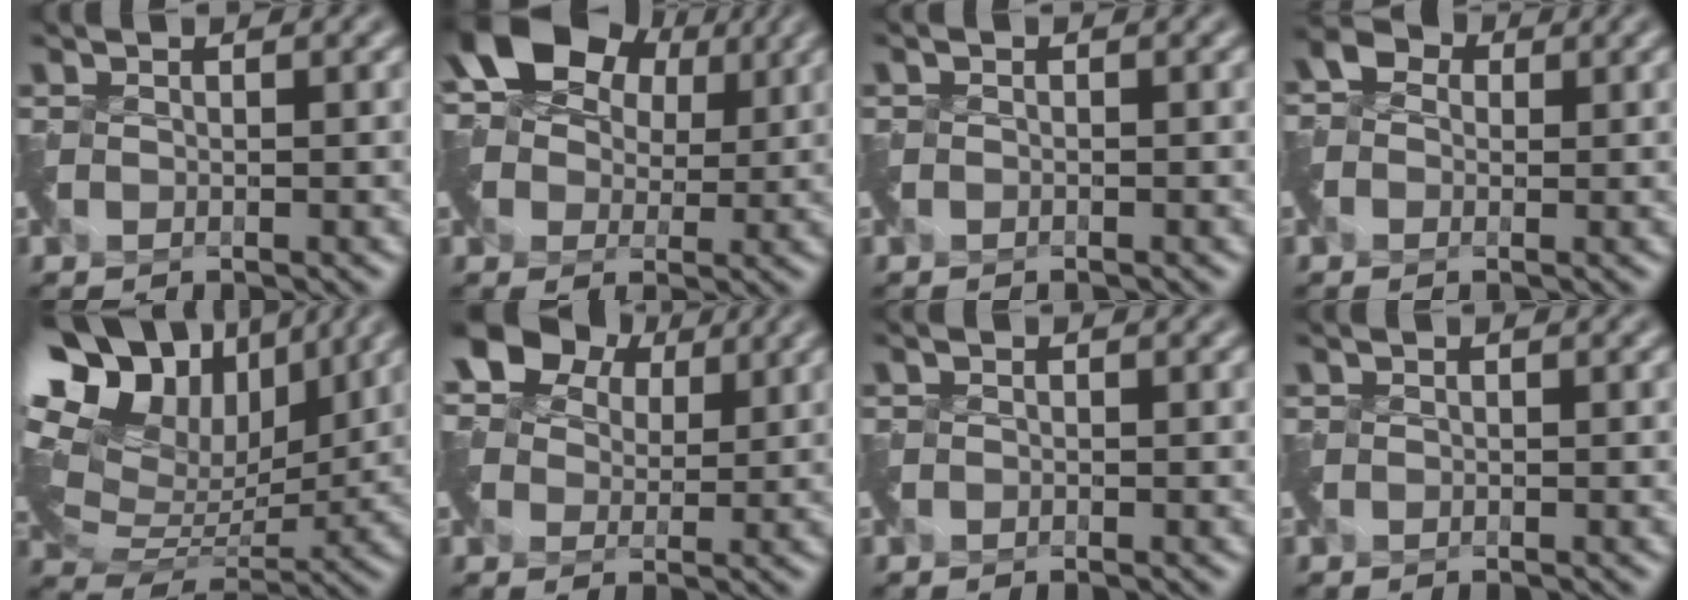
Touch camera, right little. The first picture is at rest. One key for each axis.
{"total": 10.9, "fx": 3.7, "fy": 7.3, "fz": 7.1, "tx": -0.123, "ty": 0.013, "tz": 0.056}
{"total": 0.7, "fx": -0.7, "fy": 0.0, "fz": -0.3, "tx": 0.004, "ty": -0.008, "tz": -0.014}
{"total": 2.1, "fx": -0.5, "fy": 1.9, "fz": 0.6, "tx": -0.018, "ty": 0.000, "tz": -0.015}
{"total": 15.5, "fx": 9.1, "fy": 9.2, "fz": 8.5, "tx": -0.180, "ty": 0.052, "tz": 0.145}
{"total": 8.4, "fx": 3.6, "fy": 6.0, "fz": 4.7, "tx": -0.099, "ty": 0.027, "tz": 0.047}
{"total": 0.5, "fx": -0.4, "fy": 0.1, "fz": -0.3, "tx": 0.004, "ty": -0.004, "tz": -0.007}
{"total": 0.0}